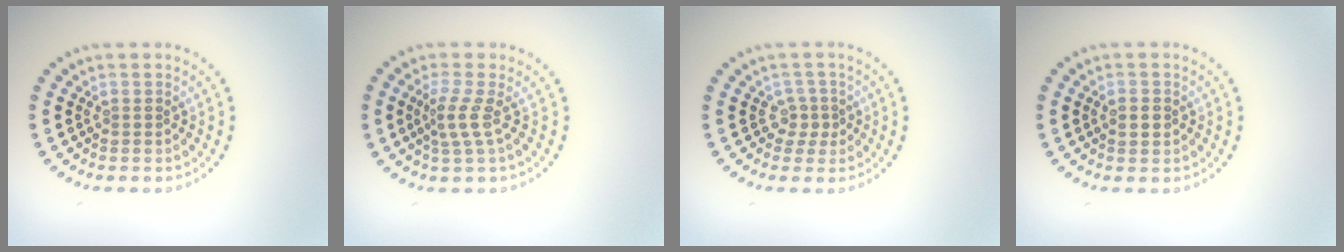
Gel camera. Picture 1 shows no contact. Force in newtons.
{"total": 2.2, "press": 1.5, "slide": 1.6}
{"total": 1.8, "press": 1.2, "slide": 1.3}
{"total": 1.0, "press": 1.0, "slide": 0.0}